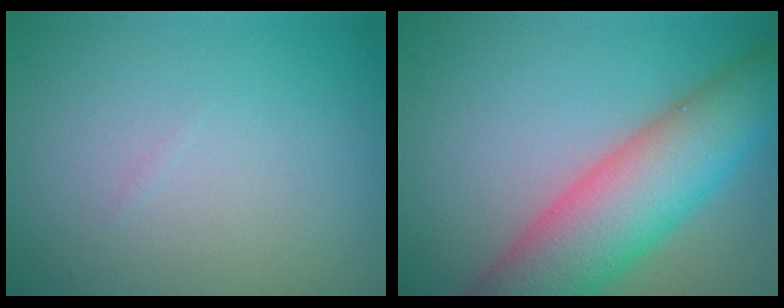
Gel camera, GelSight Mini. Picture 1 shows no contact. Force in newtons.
{"total": 9.7, "press": 9.7, "slide": 0.4}